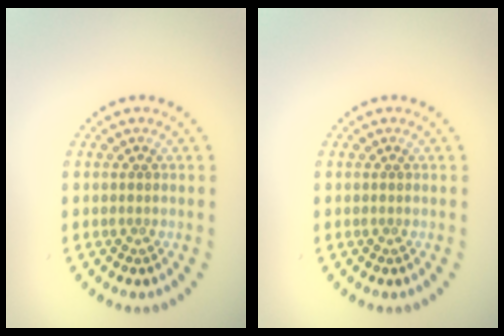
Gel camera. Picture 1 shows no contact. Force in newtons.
{"total": 0.0}